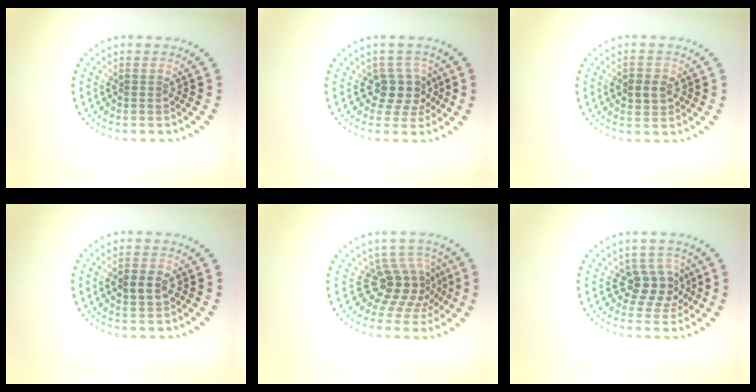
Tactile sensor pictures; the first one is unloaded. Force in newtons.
{"total": 2.7, "press": 2.3, "slide": 1.5}
{"total": 2.4, "press": 2.4, "slide": 0.4}
{"total": 2.5, "press": 2.5, "slide": 0.0}
{"total": 4.0, "press": 2.8, "slide": 2.8}
{"total": 3.2, "press": 2.9, "slide": 1.5}